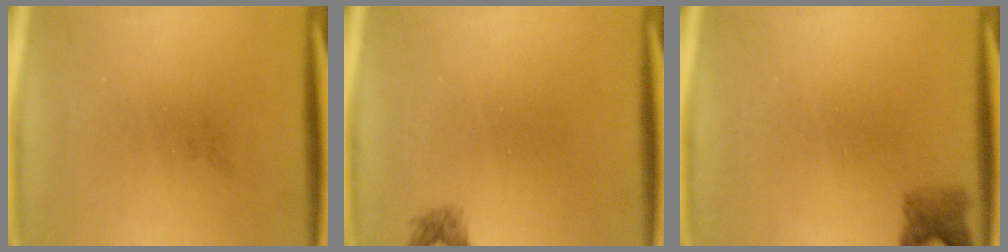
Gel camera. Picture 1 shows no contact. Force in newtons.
{"total": 1.1}
{"total": 2.3}